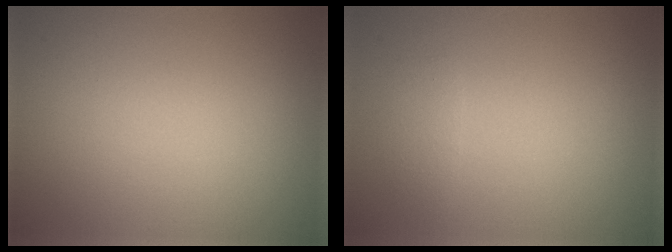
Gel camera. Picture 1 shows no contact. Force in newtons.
{"total": 0.9, "press": 0.9, "slide": 0.0}